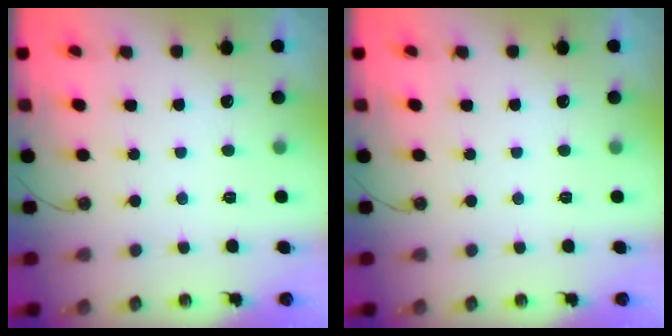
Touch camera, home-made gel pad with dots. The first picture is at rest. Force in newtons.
{"total": 0.0}